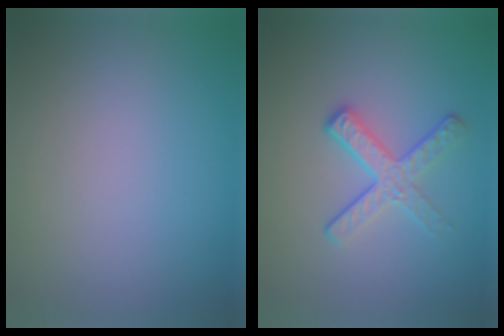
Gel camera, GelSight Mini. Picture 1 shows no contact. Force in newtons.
{"total": 3.2, "press": 2.6, "slide": 1.8}